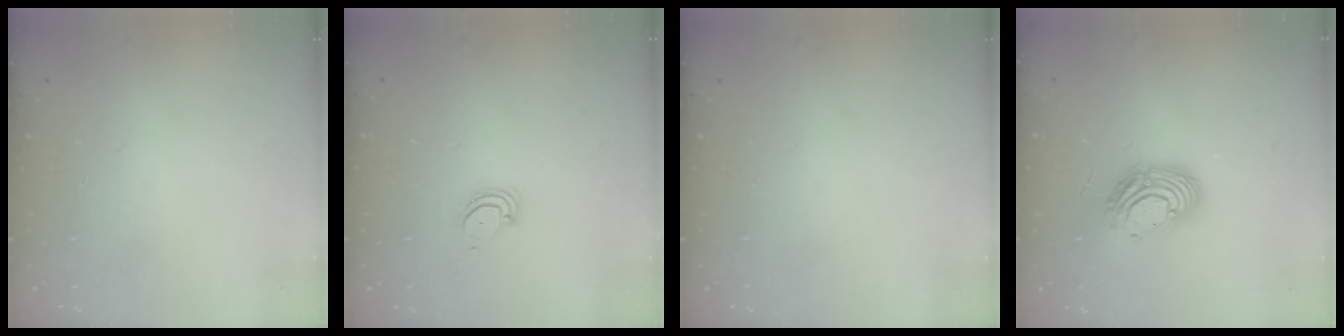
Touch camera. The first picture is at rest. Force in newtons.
{"total": 3.5, "press": 3.5, "slide": 0.3}
{"total": 0.0}
{"total": 12.3, "press": 12.3, "slide": 1.0}